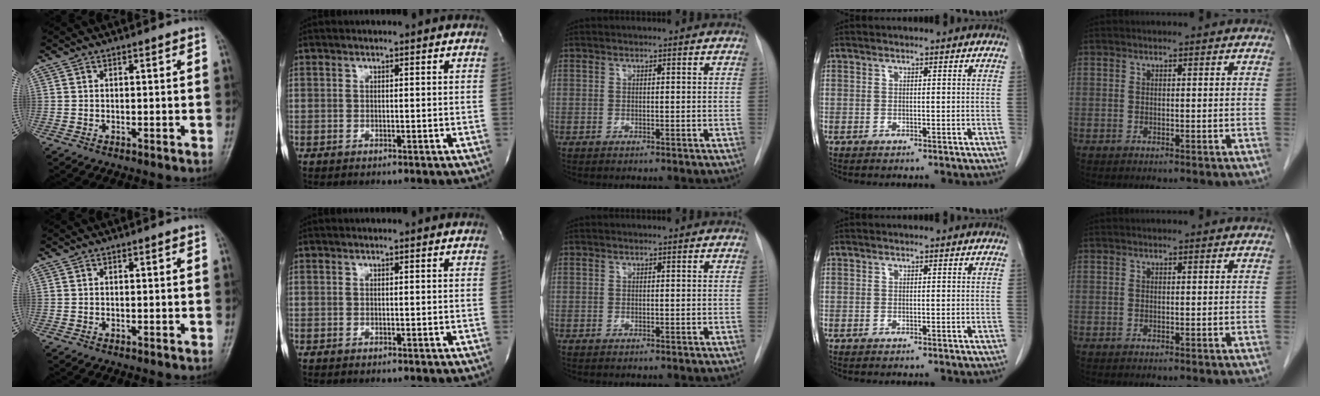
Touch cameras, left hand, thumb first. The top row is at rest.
{}